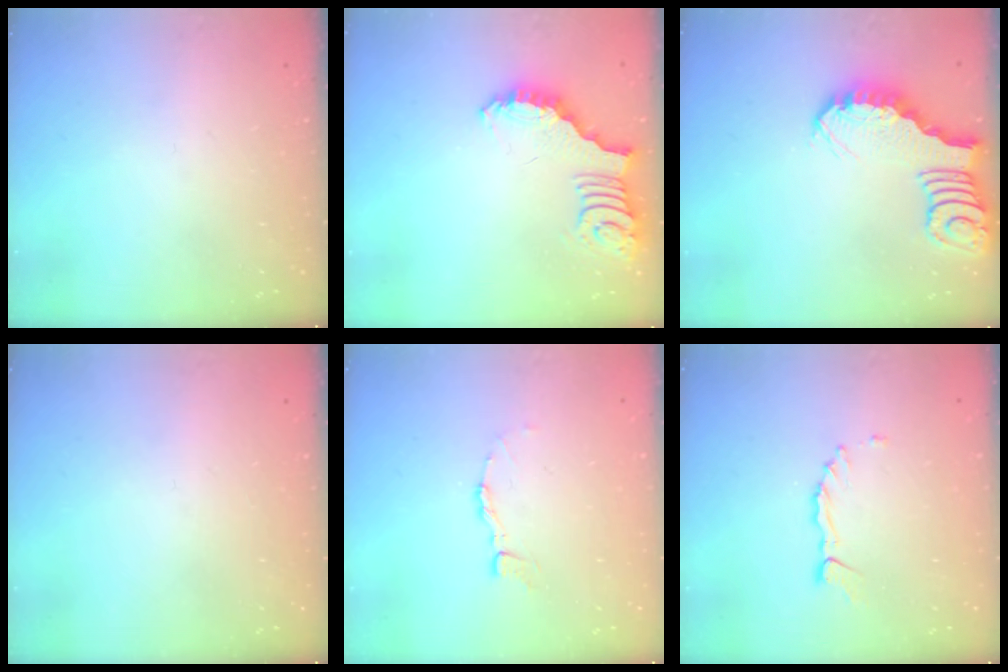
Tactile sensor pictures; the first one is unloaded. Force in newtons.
{"total": 2.5, "press": 2.5, "slide": 0.5}
{"total": 2.9, "press": 2.9, "slide": 0.4}
{"total": 0.0}
{"total": 4.4, "press": 4.4, "slide": 0.1}
{"total": 1.4, "press": 1.4, "slide": 0.2}